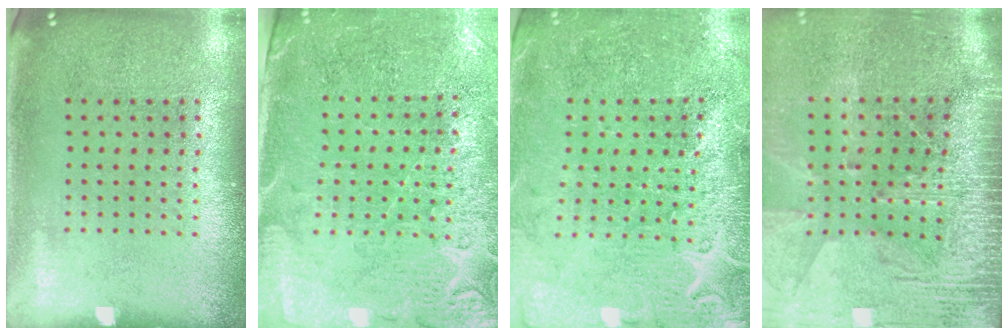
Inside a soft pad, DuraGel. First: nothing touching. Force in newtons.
{"total": 3.0, "press": 2.9, "slide": 0.9}
{"total": 3.1, "press": 3.1, "slide": 0.6}
{"total": 3.8, "press": 3.3, "slide": 1.9}